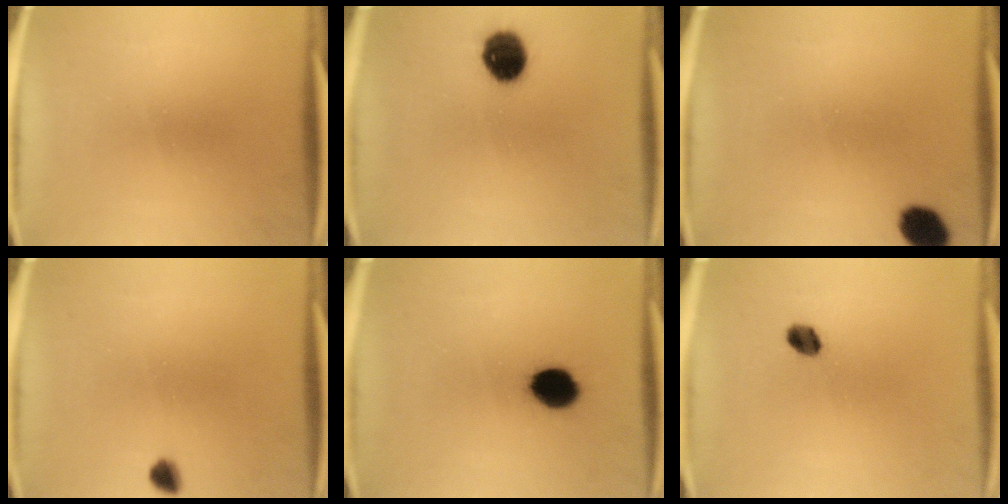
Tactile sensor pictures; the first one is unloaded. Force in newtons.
{"total": 9.4}
{"total": 6.3}
{"total": 2.4}
{"total": 8.8}
{"total": 3.5}